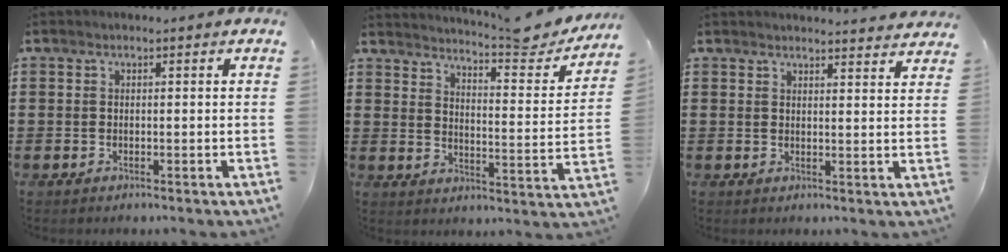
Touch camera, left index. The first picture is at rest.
{"total": 6.8, "force": [6.3, 0.3, 2.5], "torque": [-0.047, -0.045, 0.102]}
{"total": 2.8, "force": [2.8, -0.2, 0.1], "torque": [-0.002, -0.014, 0.052]}